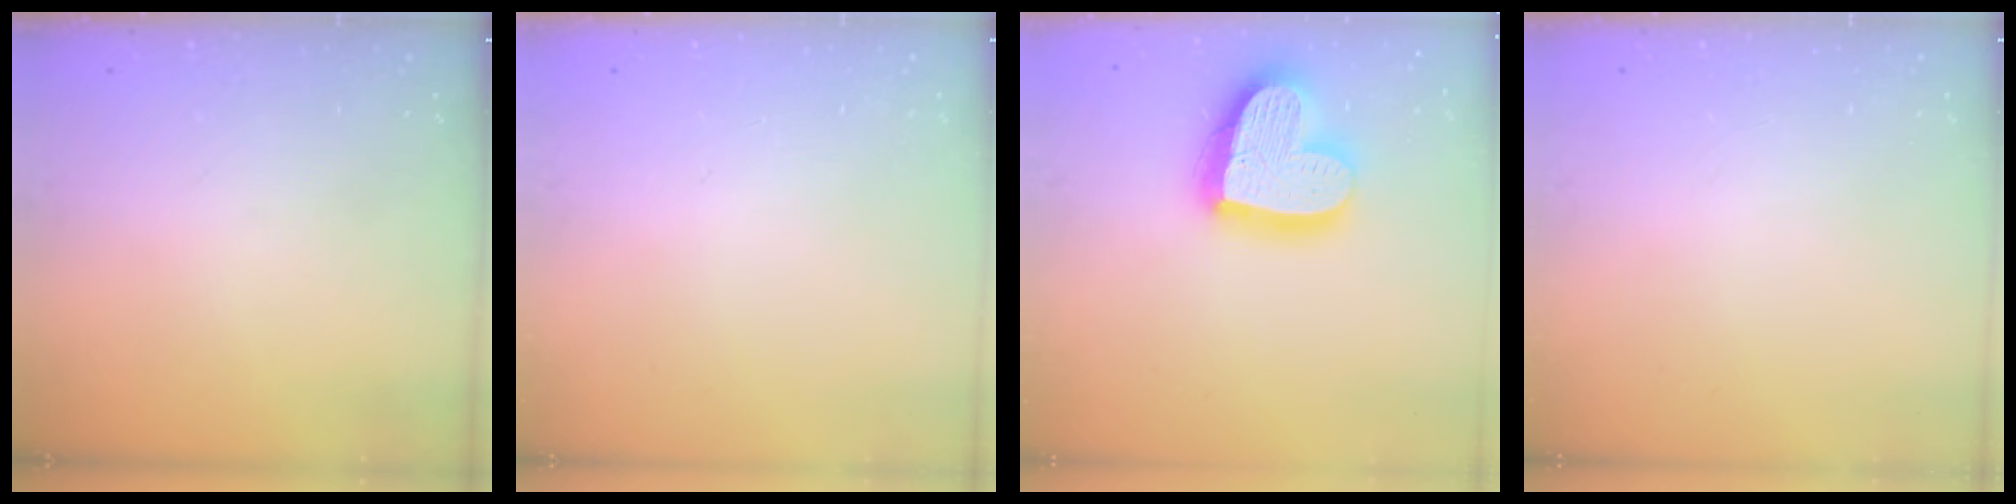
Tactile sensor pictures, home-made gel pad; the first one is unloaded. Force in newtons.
{"total": 0.0}
{"total": 21.1, "press": 21.0, "slide": 1.8}
{"total": 0.0}